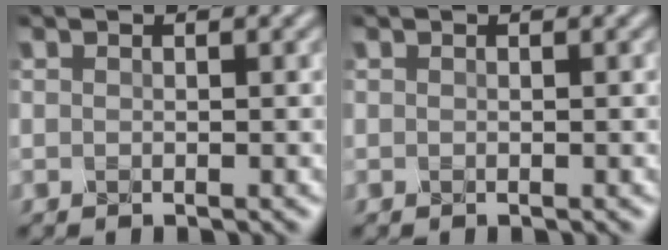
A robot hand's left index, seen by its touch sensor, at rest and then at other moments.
{"total": 0.0}